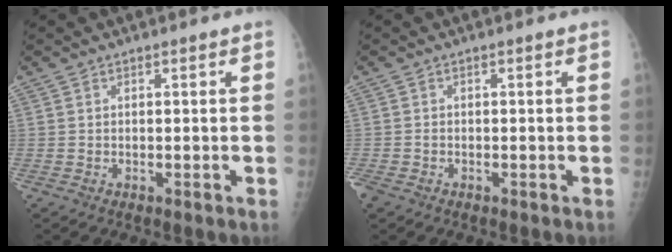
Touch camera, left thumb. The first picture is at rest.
{"total": 1.9, "force": [-1.0, 1.3, 0.9], "torque": [-0.023, -0.001, -0.017]}